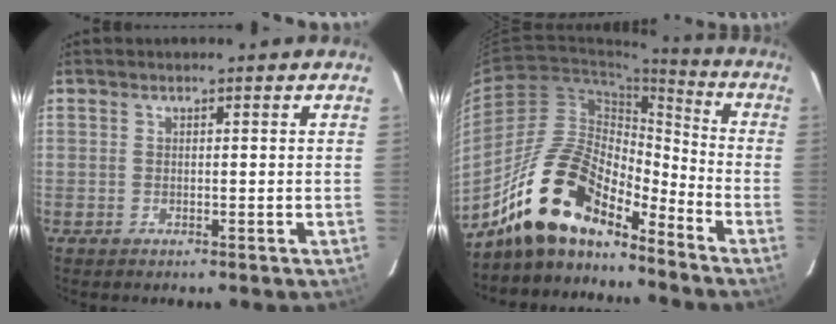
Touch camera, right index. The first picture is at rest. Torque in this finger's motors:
{"motor_torque": [1.06, -1.08, 1.06, 0.21]}